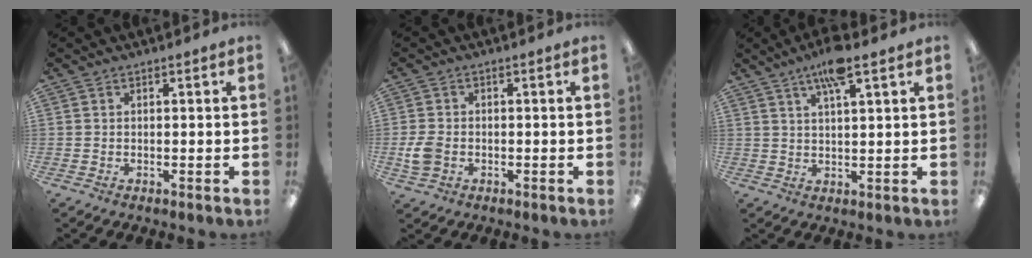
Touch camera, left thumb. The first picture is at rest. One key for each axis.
{"total": 4.7, "fx": -1.2, "fy": 3.4, "fz": 3.0, "tx": -0.063, "ty": 0.005, "tz": -0.021}
{"total": 7.7, "fx": 4.9, "fy": 1.4, "fz": 5.7, "tx": -0.107, "ty": -0.007, "tz": 0.081}